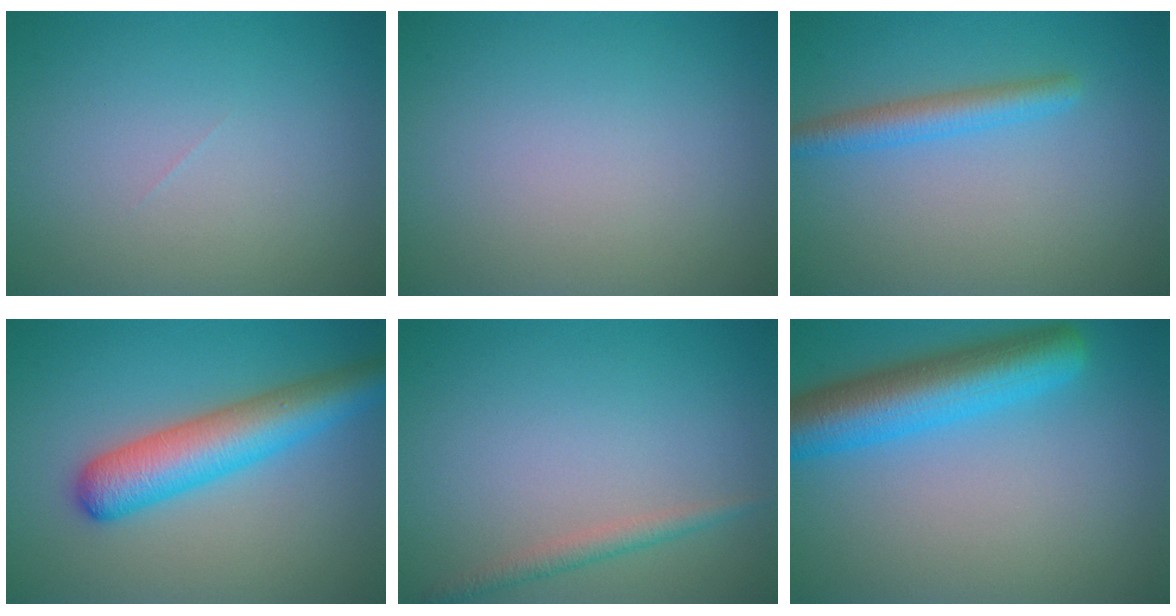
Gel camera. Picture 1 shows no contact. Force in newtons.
{"total": 0.0}
{"total": 2.7, "press": 2.7, "slide": 0.1}
{"total": 6.4, "press": 6.4, "slide": 0.3}
{"total": 1.6, "press": 1.6, "slide": 0.0}
{"total": 7.3, "press": 7.3, "slide": 0.2}